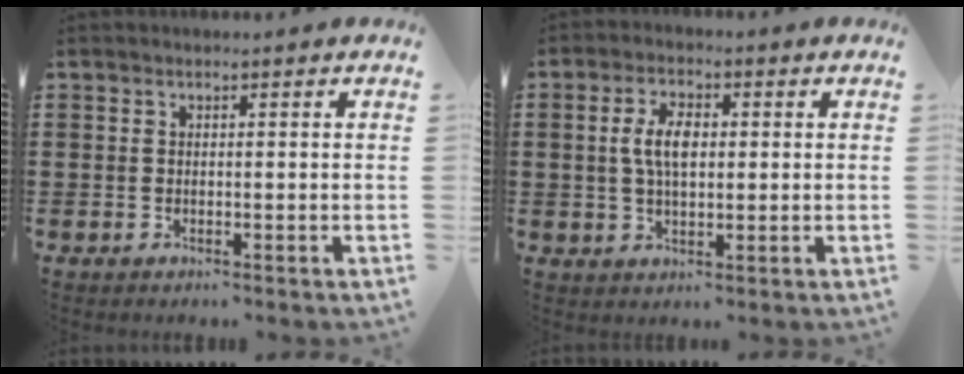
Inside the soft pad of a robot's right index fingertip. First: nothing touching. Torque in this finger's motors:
{"motor_torque": [1.05, -0.04, 0.59, 0.17]}